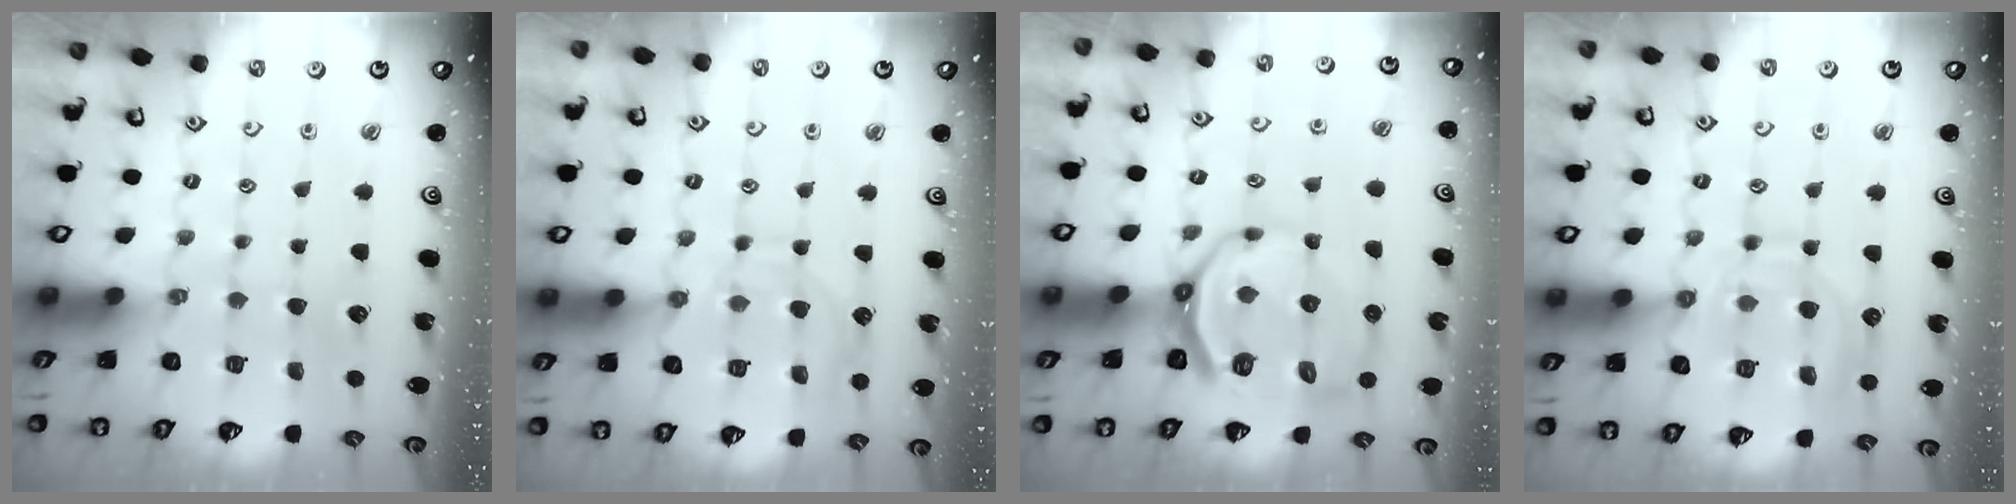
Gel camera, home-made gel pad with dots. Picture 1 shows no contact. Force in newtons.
{"total": 10.3, "press": 10.2, "slide": 1.0}
{"total": 13.5, "press": 13.0, "slide": 3.7}
{"total": 12.8, "press": 12.7, "slide": 1.2}